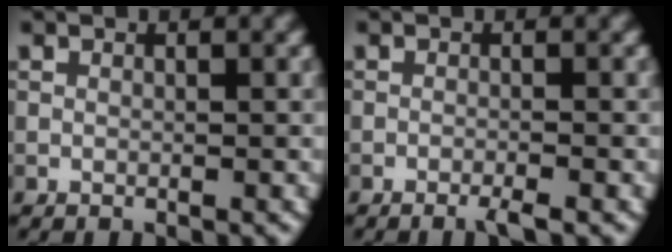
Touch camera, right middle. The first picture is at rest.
{"total": 1.4, "force": [-1.0, 0.1, 1.1], "torque": [-0.014, 0.000, -0.019]}